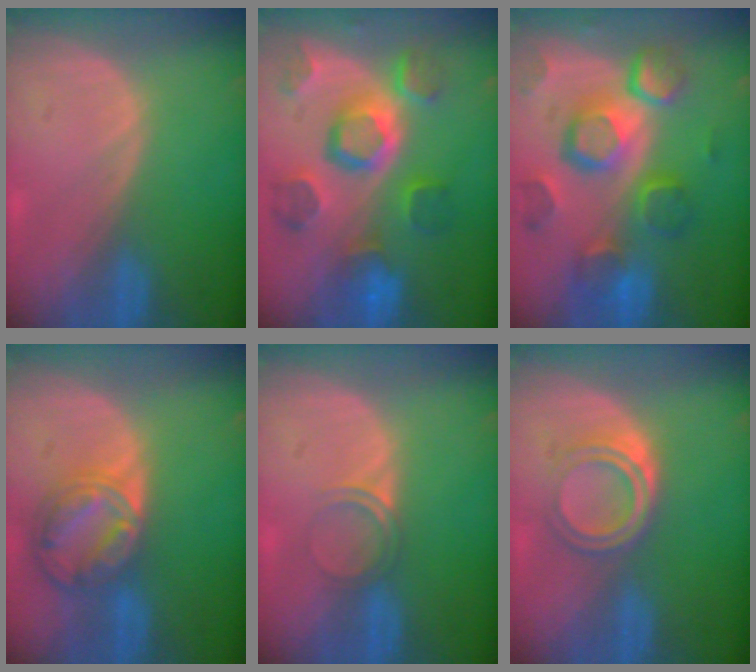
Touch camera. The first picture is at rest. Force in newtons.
{"total": 11.2, "press": 10.0, "slide": 5.1}
{"total": 12.4, "press": 10.7, "slide": 6.2}
{"total": 8.6, "press": 7.3, "slide": 4.5}
{"total": 2.5, "press": 2.1, "slide": 1.2}
{"total": 5.1, "press": 4.5, "slide": 2.4}